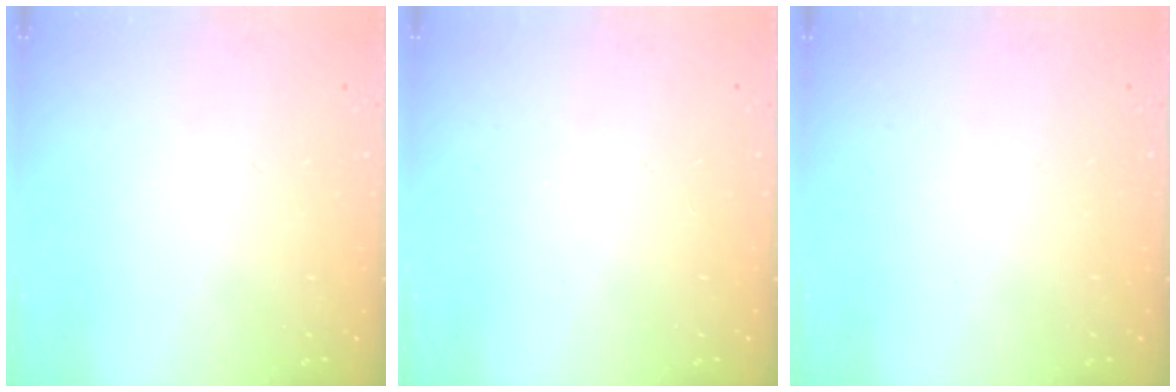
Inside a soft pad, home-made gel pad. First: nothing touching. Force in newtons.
{"total": 0.0}
{"total": 0.0}